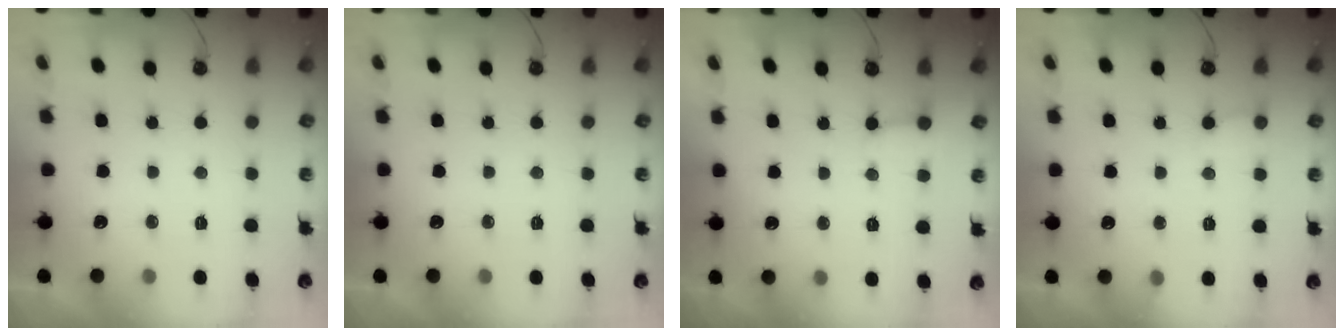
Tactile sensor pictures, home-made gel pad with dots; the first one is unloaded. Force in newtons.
{"total": 0.0}
{"total": 5.2, "press": 5.1, "slide": 0.5}
{"total": 5.7, "press": 5.7, "slide": 0.5}